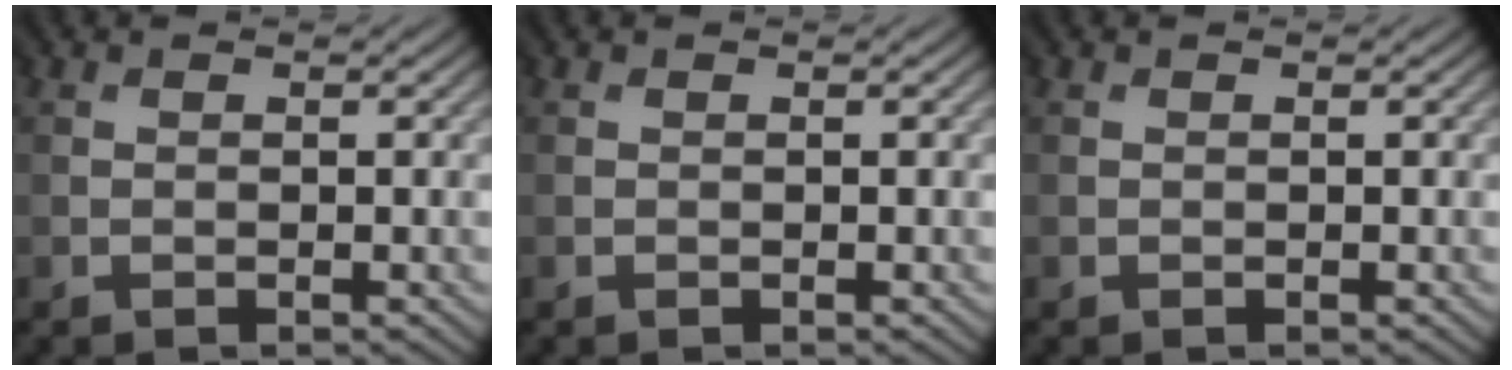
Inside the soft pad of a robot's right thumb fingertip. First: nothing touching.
{"total": 0.0}
{"total": 0.0}